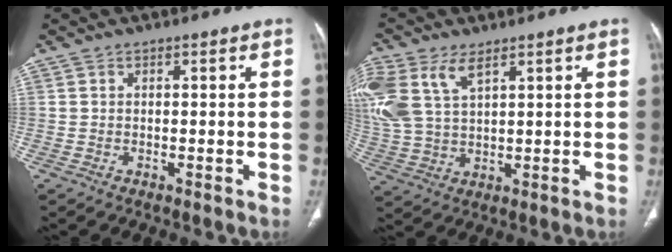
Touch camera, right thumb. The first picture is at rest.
{"total": 12.9, "force": [6.2, 6.8, 9.0], "torque": [-0.221, -0.003, 0.131]}